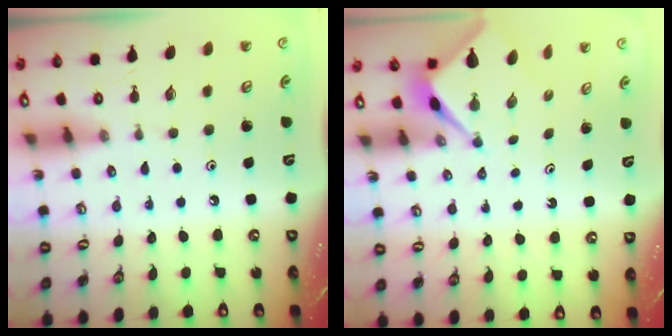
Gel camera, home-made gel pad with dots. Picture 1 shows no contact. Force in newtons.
{"total": 2.8, "press": 2.8, "slide": 0.1}